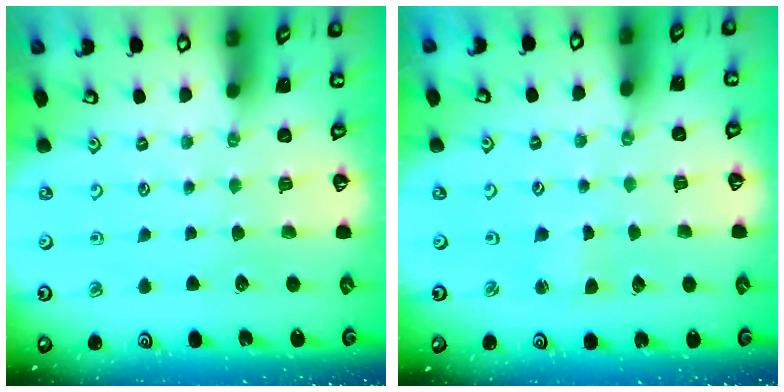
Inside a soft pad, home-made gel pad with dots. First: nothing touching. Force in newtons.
{"total": 1.9, "press": 1.9, "slide": 0.3}